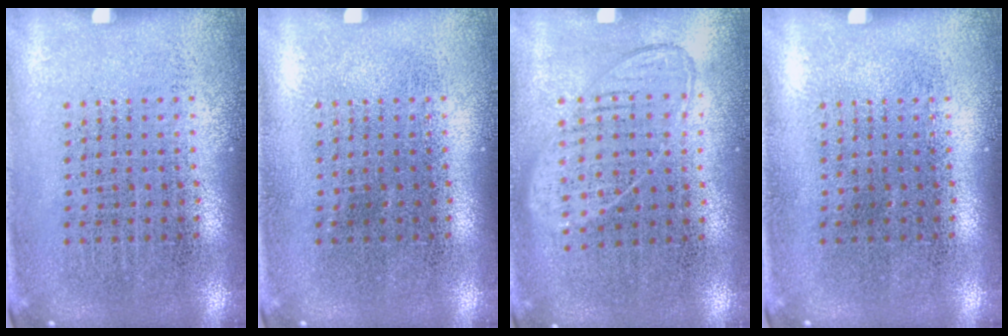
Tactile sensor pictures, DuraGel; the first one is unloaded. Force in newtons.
{"total": 0.0}
{"total": 0.9, "press": 0.8, "slide": 0.4}
{"total": 0.0}